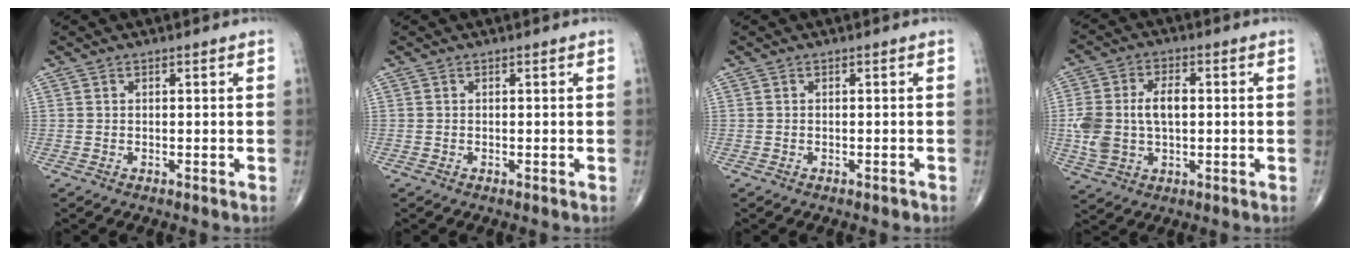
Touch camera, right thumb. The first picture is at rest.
{"total": 0.0}
{"total": 0.6, "force": [-0.4, 0.2, 0.2], "torque": [-0.004, 0.003, -0.006]}
{"total": 11.4, "force": [0.1, 7.1, 8.9], "torque": [-0.181, 0.018, 0.009]}